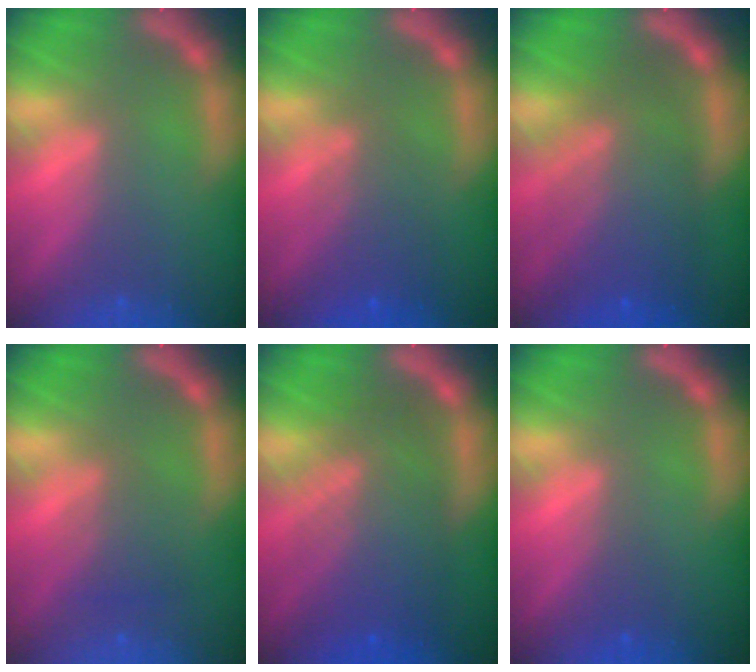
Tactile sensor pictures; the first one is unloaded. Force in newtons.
{"total": 4.1}
{"total": 8.5}
{"total": 2.5}
{"total": 8.6}
{"total": 0.9}